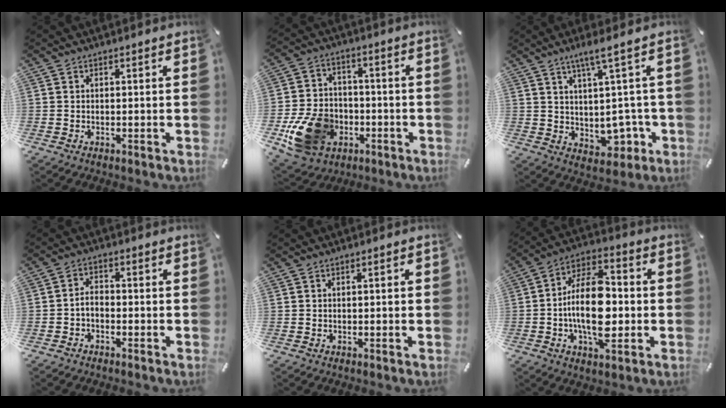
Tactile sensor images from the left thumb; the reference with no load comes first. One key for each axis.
{"total": 15.5, "fx": -5.5, "fy": 11.9, "fz": 8.3, "tx": -0.171, "ty": 0.036, "tz": -0.088}
{"total": 9.5, "fx": 2.0, "fy": 4.5, "fz": 8.1, "tx": -0.109, "ty": -0.019, "tz": 0.036}
{"total": 3.0, "fx": -1.6, "fy": 1.7, "fz": 1.8, "tx": -0.041, "ty": 0.009, "tz": -0.033}
{"total": 0.7, "fx": -0.1, "fy": 0.3, "fz": 0.6, "tx": -0.010, "ty": 0.001, "tz": -0.003}
{"total": 16.8, "fx": -2.0, "fy": 8.7, "fz": 14.2, "tx": -0.269, "ty": 0.004, "tz": -0.037}